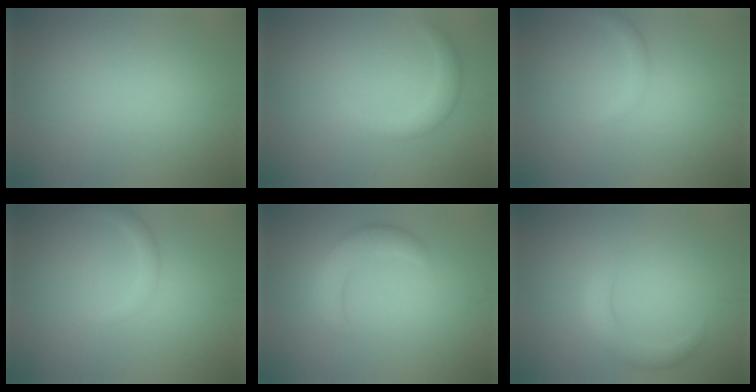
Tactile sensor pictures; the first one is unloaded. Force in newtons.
{"total": 2.0, "press": 2.0, "slide": 0.2}
{"total": 1.0, "press": 1.0, "slide": 0.1}
{"total": 1.4, "press": 1.4, "slide": 0.1}
{"total": 3.5, "press": 3.5, "slide": 0.1}
{"total": 2.3, "press": 2.3, "slide": 0.1}